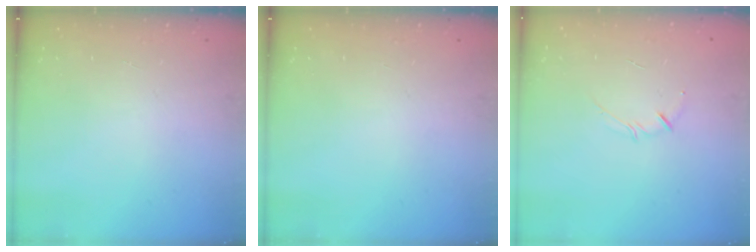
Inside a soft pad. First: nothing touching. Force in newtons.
{"total": 0.0}
{"total": 2.5, "press": 2.4, "slide": 0.4}